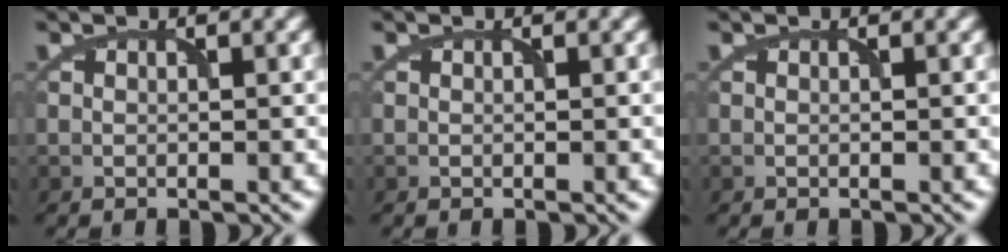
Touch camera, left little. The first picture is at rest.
{"total": 0.0}
{"total": 0.0}